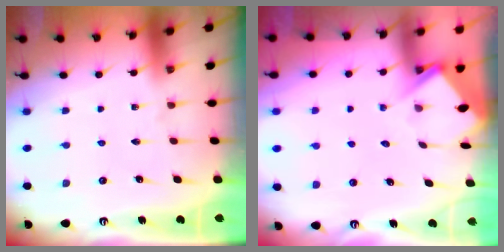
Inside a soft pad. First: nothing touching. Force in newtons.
{"total": 3.9, "press": 3.9, "slide": 0.4}